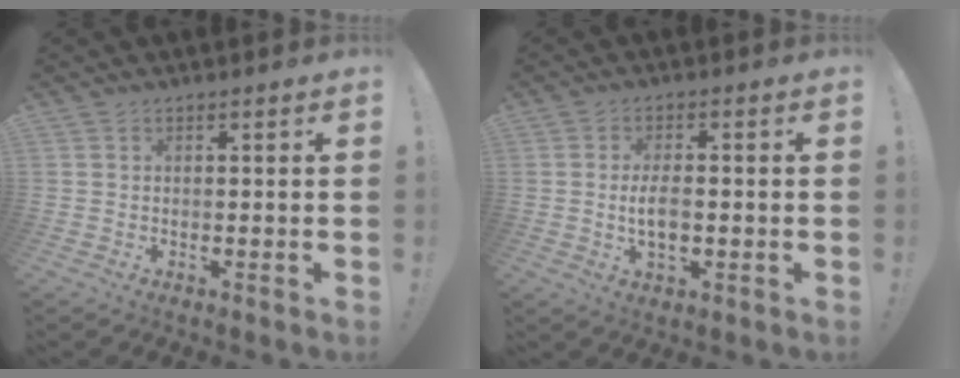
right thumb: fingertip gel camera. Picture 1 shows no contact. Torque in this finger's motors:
{"motor_torque": [-0.27, 0.05, 0.02, 0.05, 0.09]}